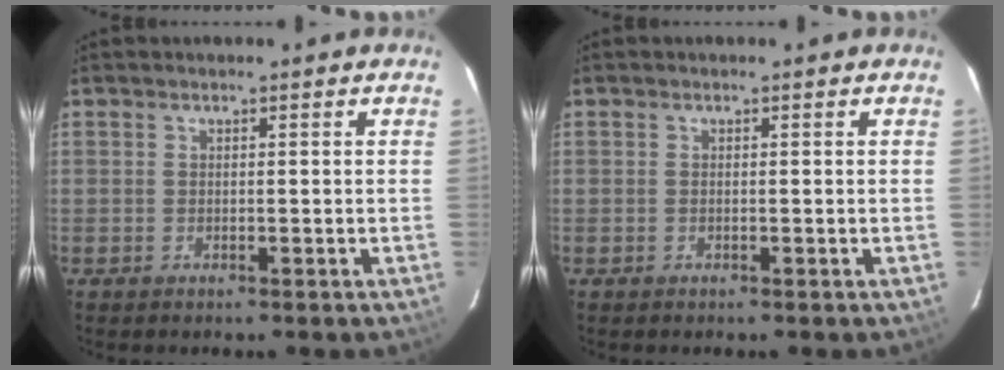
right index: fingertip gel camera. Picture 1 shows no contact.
{"total": 0.0}